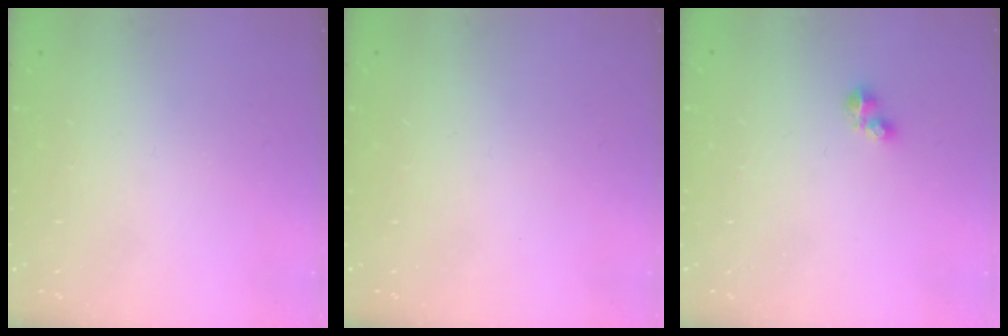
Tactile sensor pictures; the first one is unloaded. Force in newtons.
{"total": 0.0}
{"total": 2.8, "press": 2.8, "slide": 0.4}